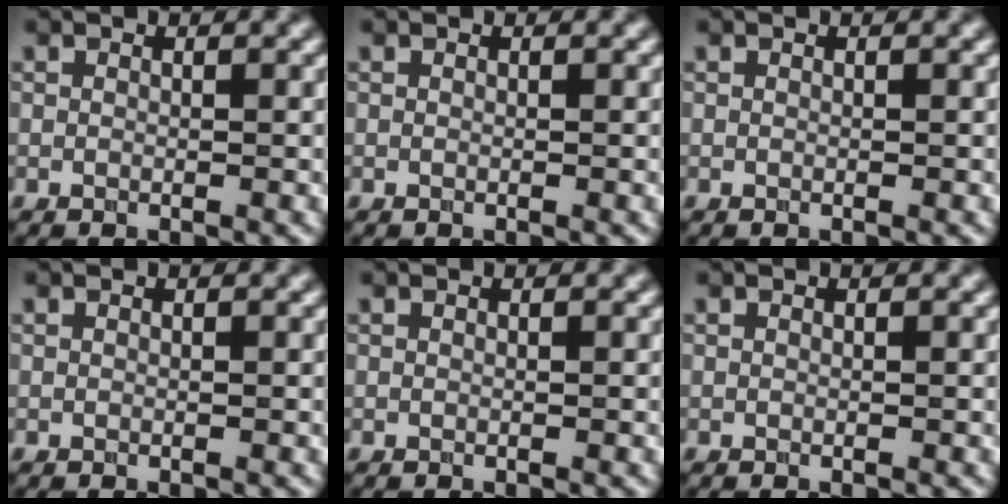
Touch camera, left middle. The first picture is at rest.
{"total": 0.0}
{"total": 0.0}
{"total": 0.0}
{"total": 0.0}
{"total": 0.0}